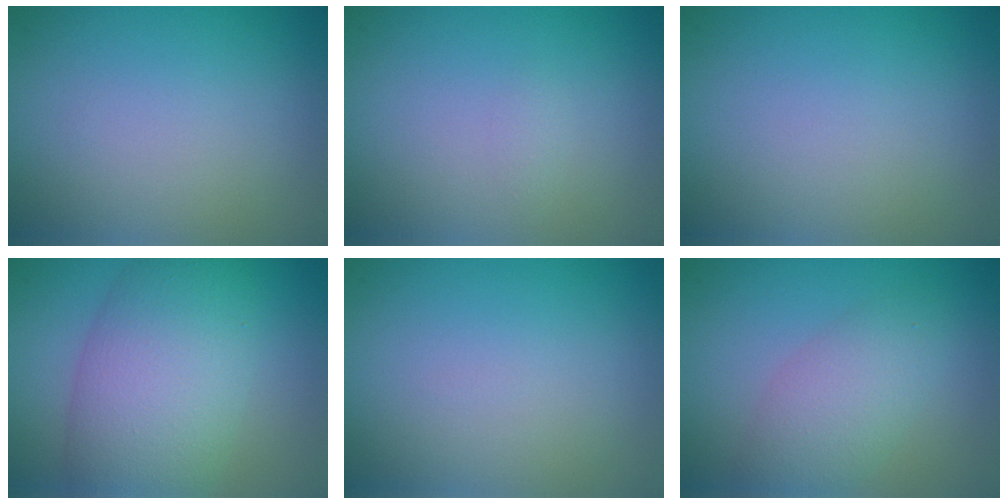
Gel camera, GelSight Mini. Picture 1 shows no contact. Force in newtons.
{"total": 0.5, "press": 0.5, "slide": 0.1}
{"total": 0.0}
{"total": 8.7, "press": 8.7, "slide": 0.1}
{"total": 0.0}
{"total": 2.7, "press": 2.7, "slide": 0.2}